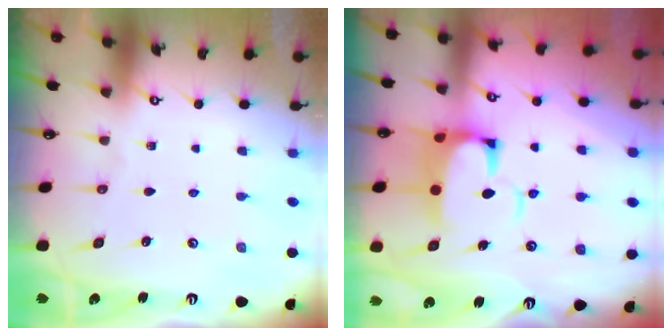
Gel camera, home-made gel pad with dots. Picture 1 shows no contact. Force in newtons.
{"total": 4.7, "press": 4.5, "slide": 1.4}